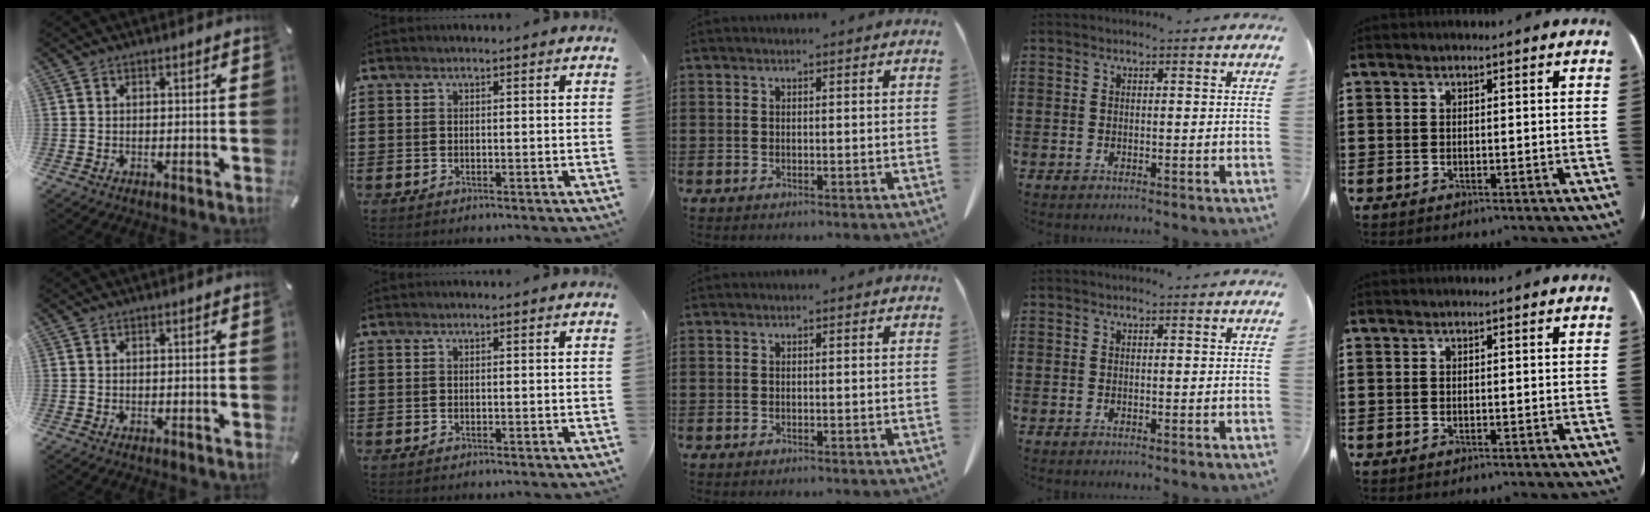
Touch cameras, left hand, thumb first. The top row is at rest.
{}